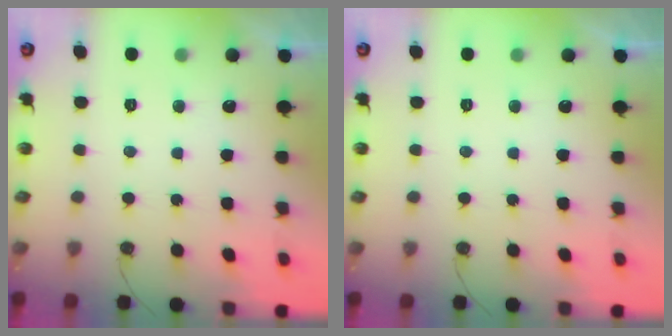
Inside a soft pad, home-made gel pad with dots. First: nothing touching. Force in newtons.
{"total": 0.0}